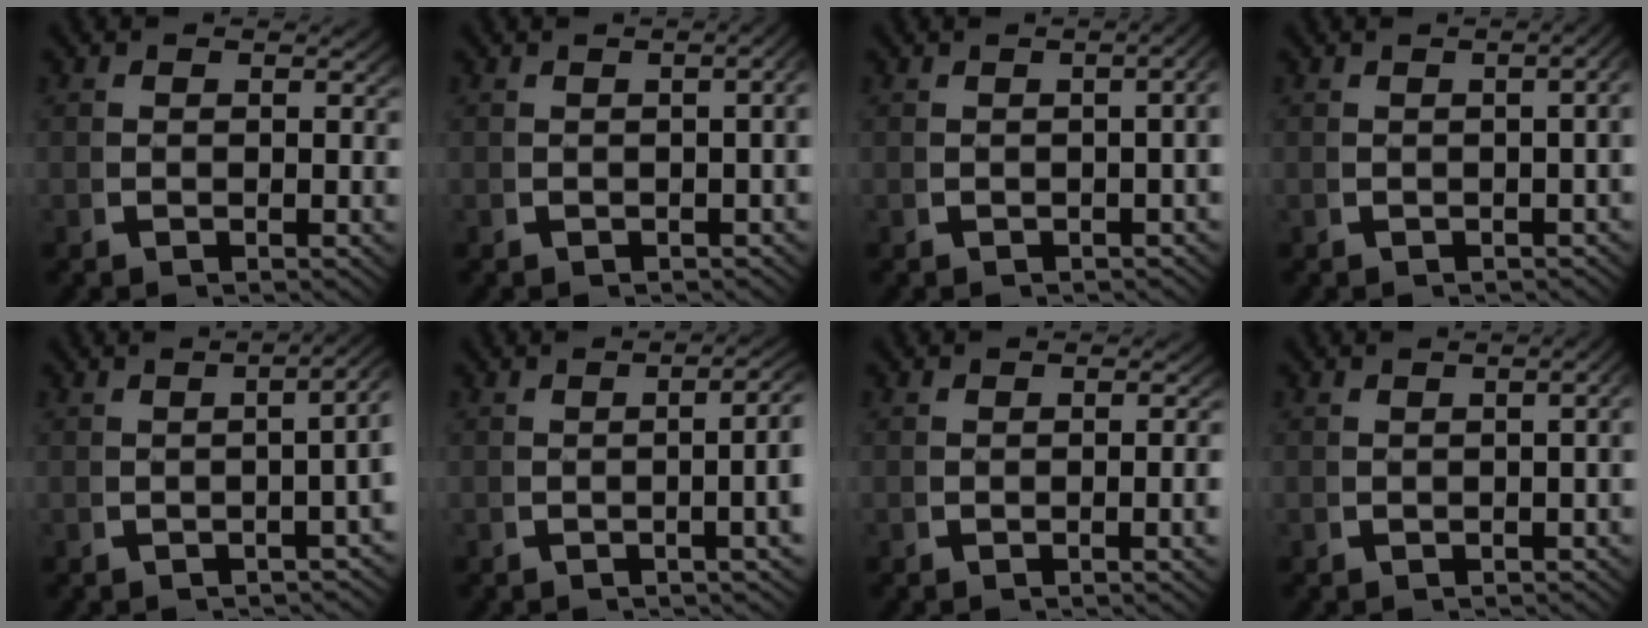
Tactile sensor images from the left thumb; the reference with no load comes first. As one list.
[{"total": 3.6, "force": [0.0, 1.4, 3.3], "torque": [-0.034, 0.018, -0.004]}, {"total": 4.5, "force": [0.2, 2.0, 4.0], "torque": [-0.039, 0.024, -0.006]}, {"total": 4.2, "force": [0.1, 1.8, 3.8], "torque": [-0.038, 0.022, -0.005]}, {"total": 5.2, "force": [0.5, 2.4, 4.6], "torque": [-0.046, 0.022, -0.005]}, {"total": 5.5, "force": [0.4, 1.7, 5.2], "torque": [-0.061, 0.014, -0.006]}, {"total": 1.6, "force": [-0.2, 0.2, 1.6], "torque": [-0.022, 0.003, -0.005]}, {"total": 2.8, "force": [-0.2, 1.0, 2.6], "torque": [-0.029, 0.014, -0.005]}]